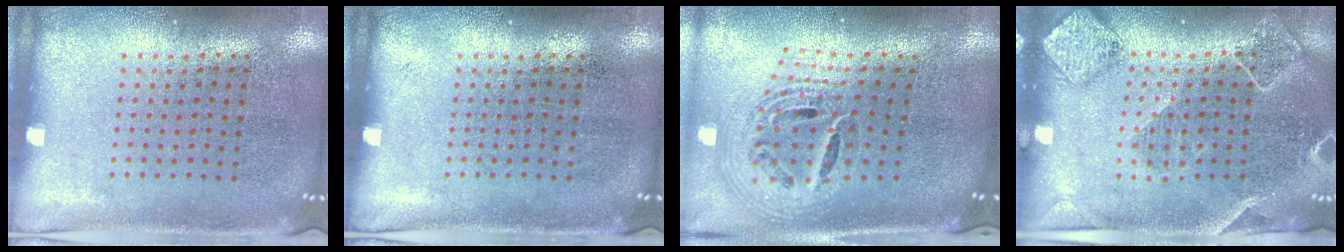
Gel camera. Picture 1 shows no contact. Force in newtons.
{"total": 0.0}
{"total": 1.9, "press": 1.5, "slide": 1.2}
{"total": 2.0, "press": 1.9, "slide": 0.7}